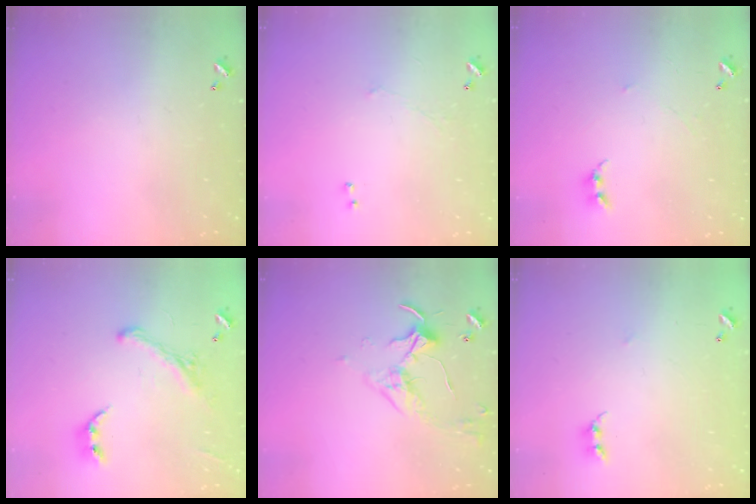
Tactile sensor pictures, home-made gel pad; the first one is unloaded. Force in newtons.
{"total": 0.9, "press": 0.7, "slide": 0.7}
{"total": 0.9, "press": 0.8, "slide": 0.3}
{"total": 2.9, "press": 2.6, "slide": 1.2}
{"total": 3.4, "press": 3.3, "slide": 0.6}
{"total": 5.1, "press": 5.0, "slide": 0.5}